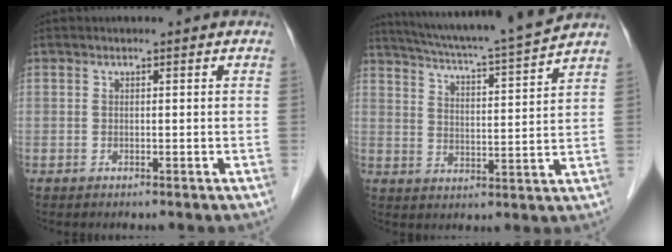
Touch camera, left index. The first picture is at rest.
{"total": 14.5, "force": [13.4, -1.5, 5.4], "torque": [-0.101, -0.017, 0.199]}